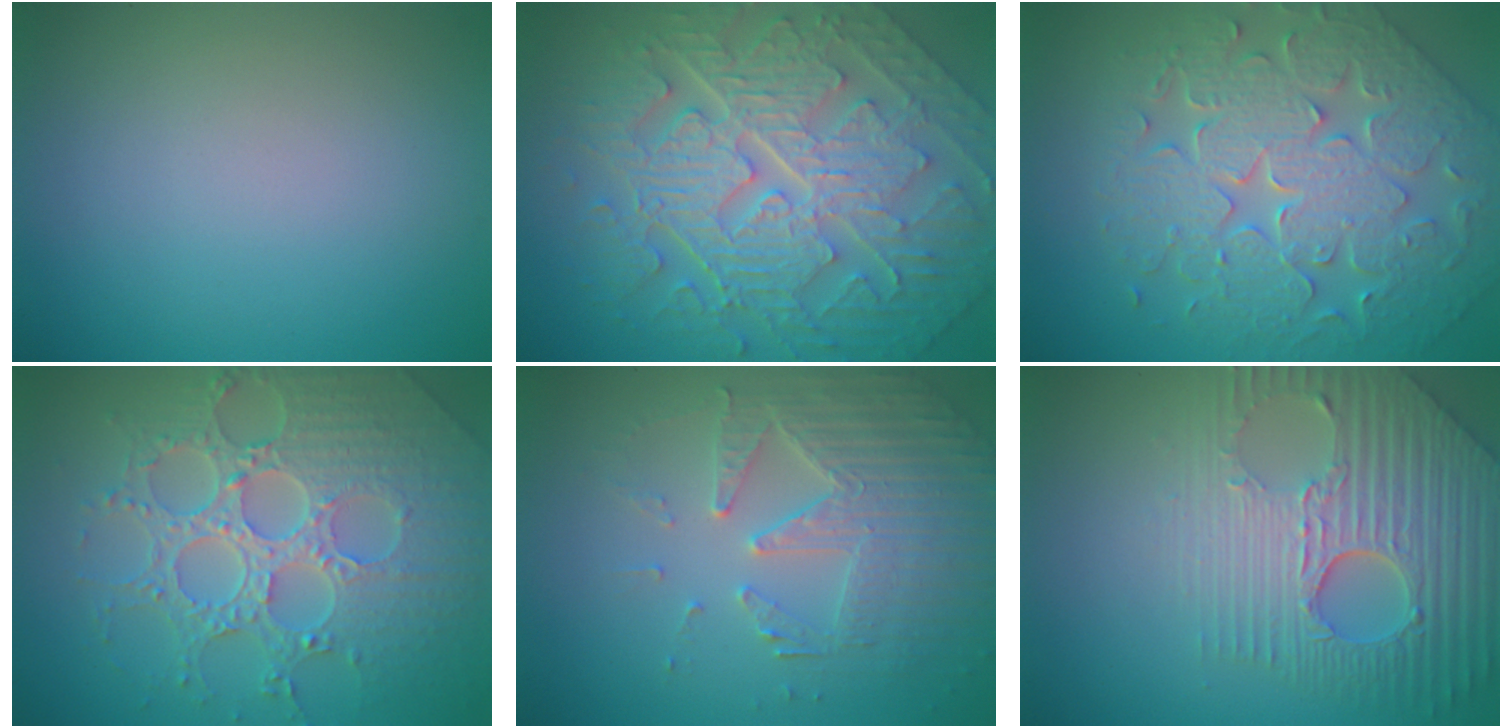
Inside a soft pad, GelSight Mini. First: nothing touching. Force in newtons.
{"total": 11.1, "press": 7.6, "slide": 8.1}
{"total": 7.2, "press": 6.2, "slide": 3.5}
{"total": 8.2, "press": 6.0, "slide": 5.6}
{"total": 4.4, "press": 4.0, "slide": 1.8}
{"total": 8.4, "press": 5.8, "slide": 6.1}